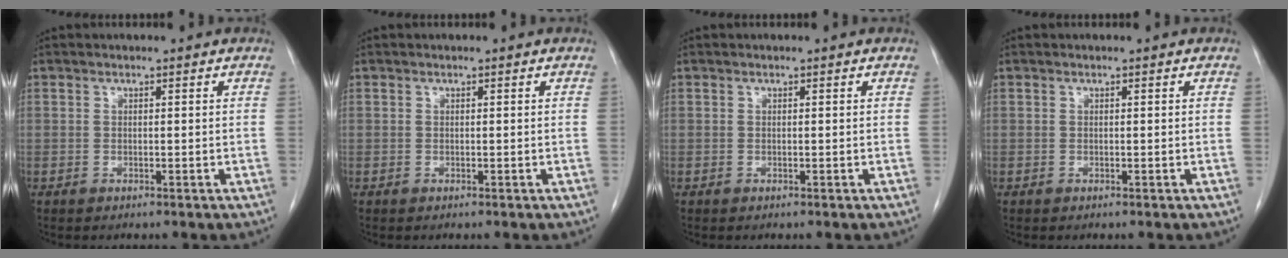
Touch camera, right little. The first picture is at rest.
{"total": 0.0}
{"total": 0.0}
{"total": 0.0}